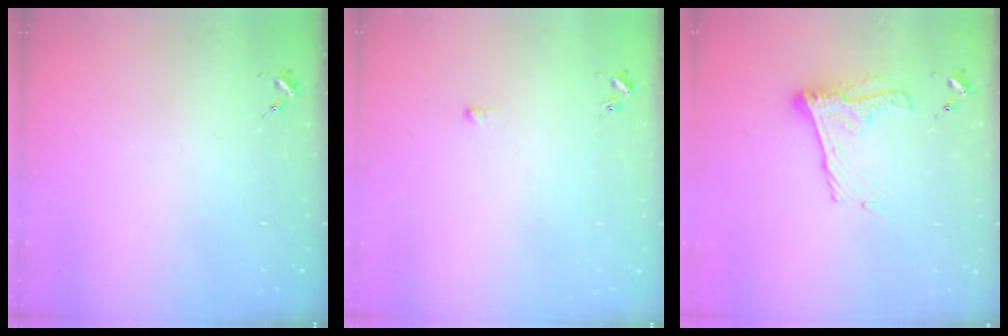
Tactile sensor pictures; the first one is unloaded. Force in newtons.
{"total": 2.9, "press": 2.8, "slide": 0.6}
{"total": 12.8, "press": 12.8, "slide": 0.7}